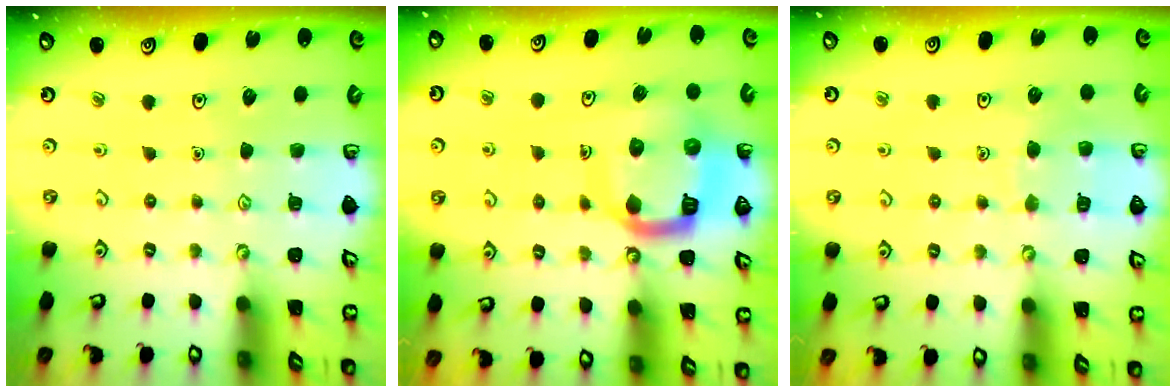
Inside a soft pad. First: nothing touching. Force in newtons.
{"total": 13.1, "press": 13.0, "slide": 1.5}
{"total": 7.0, "press": 7.0, "slide": 0.5}